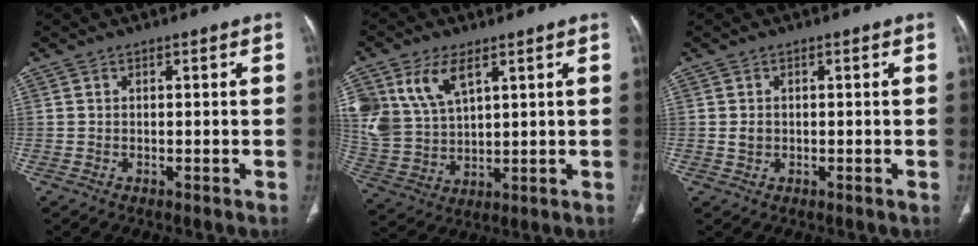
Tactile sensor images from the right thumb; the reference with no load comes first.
{"total": 12.4, "force": [6.0, 7.3, 8.0], "torque": [-0.162, -0.015, 0.132]}
{"total": 1.5, "force": [0.0, 1.2, 0.8], "torque": [-0.013, 0.003, 0.003]}